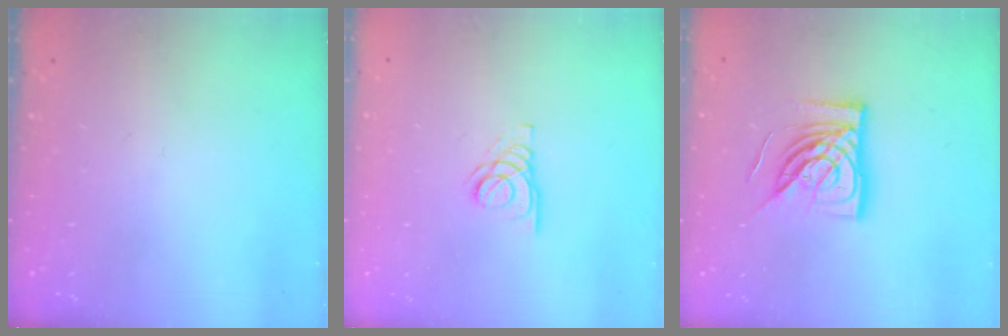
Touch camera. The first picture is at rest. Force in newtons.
{"total": 2.8, "press": 2.8, "slide": 0.3}
{"total": 15.0, "press": 15.0, "slide": 1.4}